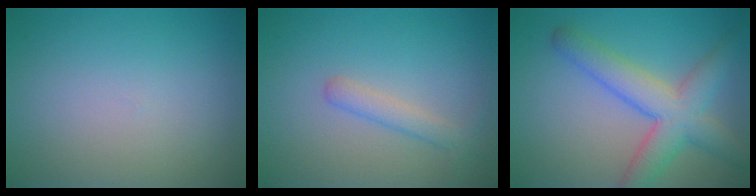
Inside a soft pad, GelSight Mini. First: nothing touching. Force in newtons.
{"total": 2.0, "press": 2.0, "slide": 0.1}
{"total": 6.0, "press": 6.0, "slide": 0.2}